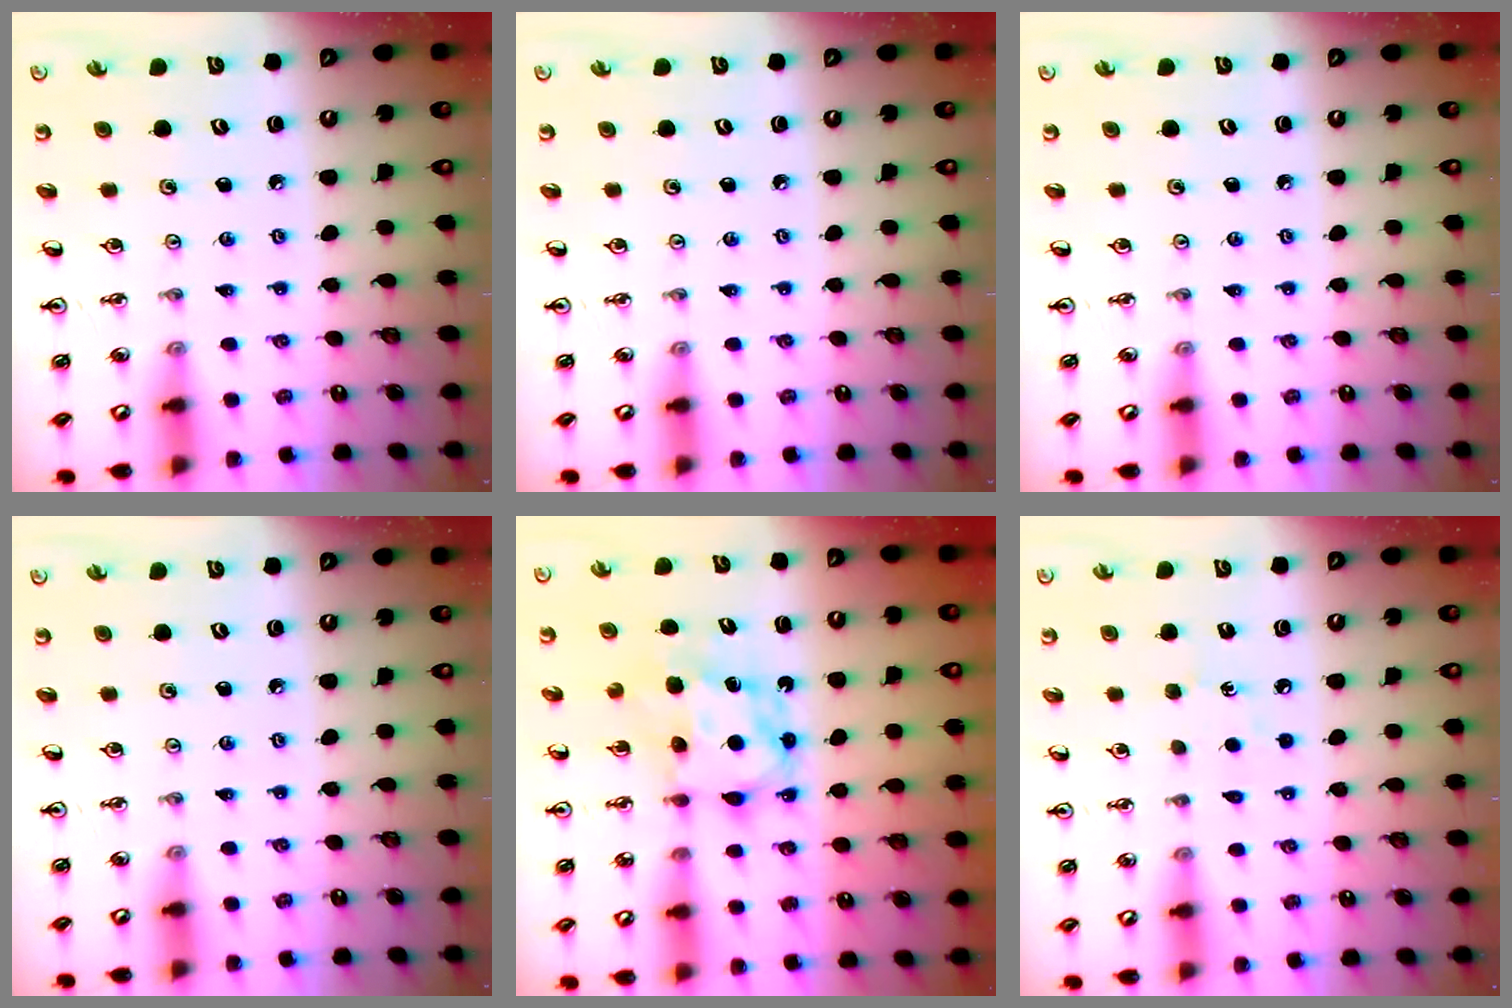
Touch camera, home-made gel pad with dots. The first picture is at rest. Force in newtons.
{"total": 0.0}
{"total": 0.0}
{"total": 0.0}
{"total": 7.2, "press": 7.2, "slide": 0.3}
{"total": 5.6, "press": 5.5, "slide": 0.7}